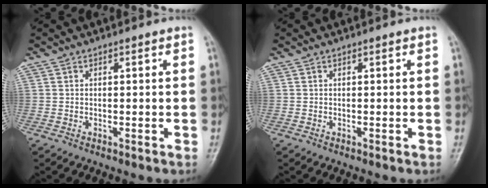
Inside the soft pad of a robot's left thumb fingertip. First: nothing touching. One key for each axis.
{"total": 0.0}